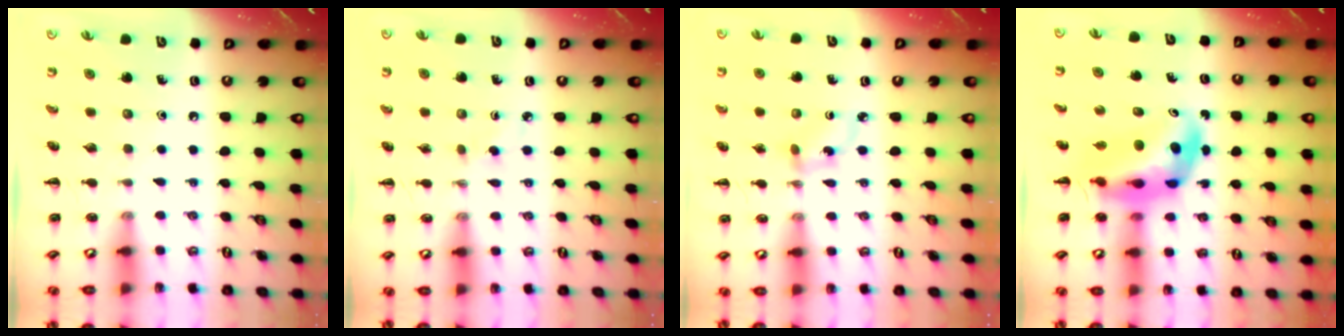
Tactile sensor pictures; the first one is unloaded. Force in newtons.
{"total": 2.3, "press": 2.1, "slide": 0.9}
{"total": 3.5, "press": 3.3, "slide": 1.0}
{"total": 7.2, "press": 6.8, "slide": 2.4}